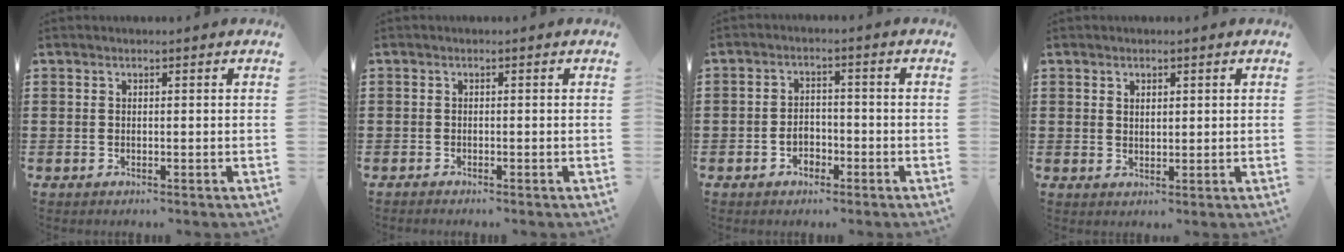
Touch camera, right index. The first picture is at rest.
{"total": 0.6, "force": [-0.6, 0.2, 0.0], "torque": [0.000, 0.001, -0.012]}
{"total": 2.9, "force": [-1.4, 2.0, 1.7], "torque": [-0.037, 0.001, -0.028]}
{"total": 1.4, "force": [1.0, 0.8, 0.5], "torque": [-0.011, 0.005, 0.018]}